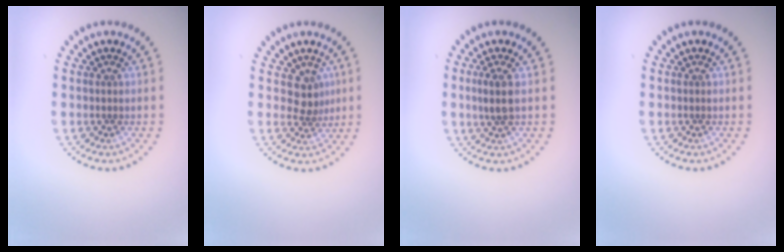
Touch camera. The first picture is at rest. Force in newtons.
{"total": 2.2, "press": 1.7, "slide": 1.4}
{"total": 2.0, "press": 1.8, "slide": 0.9}
{"total": 0.0}